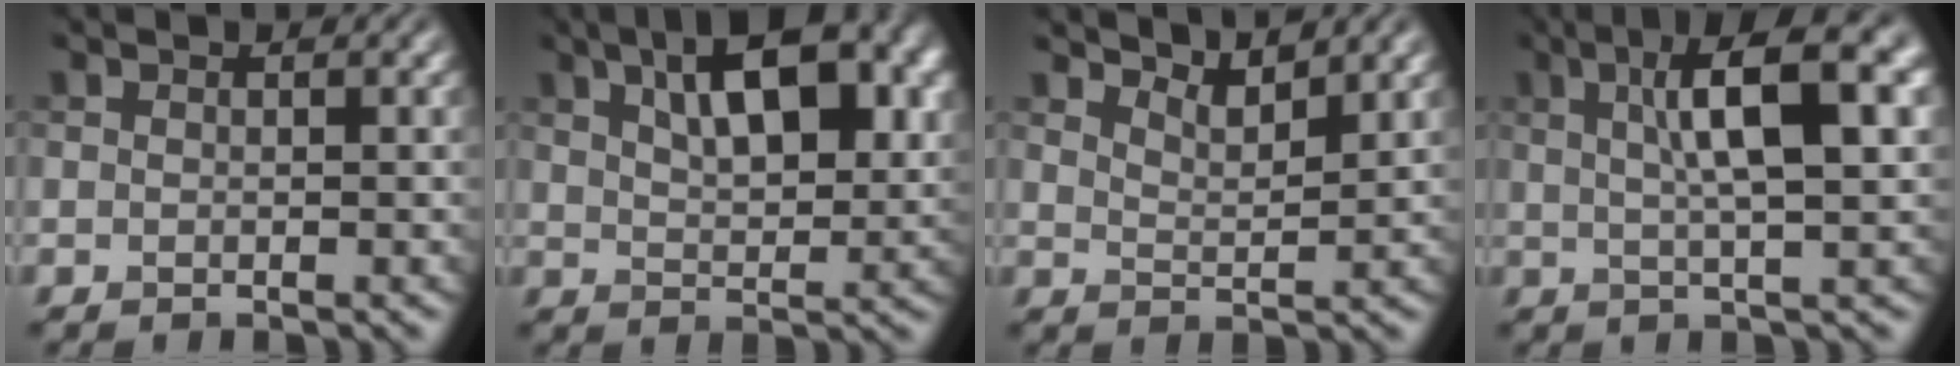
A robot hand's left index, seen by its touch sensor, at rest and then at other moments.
{"total": 9.8, "force": [4.2, 4.2, 7.8], "torque": [-0.118, 0.015, 0.064]}
{"total": 3.1, "force": [2.9, 0.3, 0.9], "torque": [-0.009, -0.002, 0.046]}
{"total": 9.6, "force": [3.1, 2.4, 8.8], "torque": [-0.124, 0.019, 0.042]}